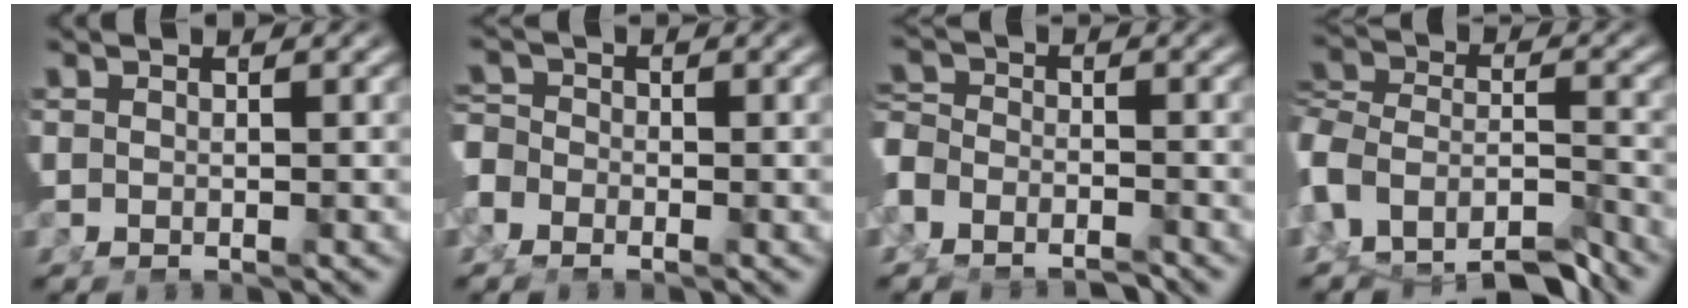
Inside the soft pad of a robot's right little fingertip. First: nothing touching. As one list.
[{"total": 1.9, "force": [-0.9, 1.4, 0.9], "torque": [-0.012, -0.007, -0.016]}, {"total": 2.7, "force": [-2.0, 1.6, 1.0], "torque": [-0.020, -0.012, -0.033]}, {"total": 8.8, "force": [-4.5, 6.6, 3.6], "torque": [-0.089, -0.029, -0.085]}]